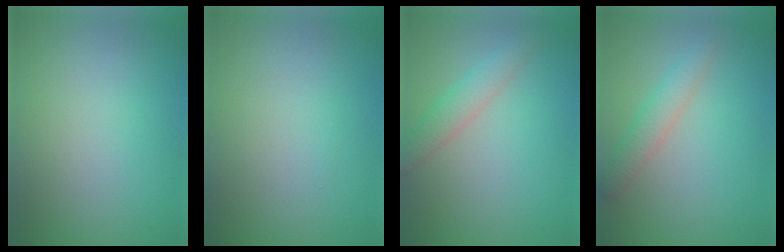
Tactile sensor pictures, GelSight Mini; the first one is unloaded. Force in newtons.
{"total": 0.0}
{"total": 2.6, "press": 2.6, "slide": 0.2}
{"total": 2.4, "press": 2.4, "slide": 0.2}